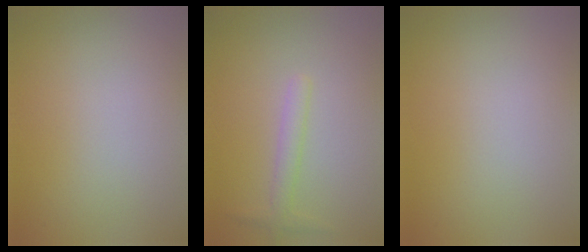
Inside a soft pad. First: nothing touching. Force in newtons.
{"total": 1.6, "press": 1.6, "slide": 0.1}
{"total": 0.0}